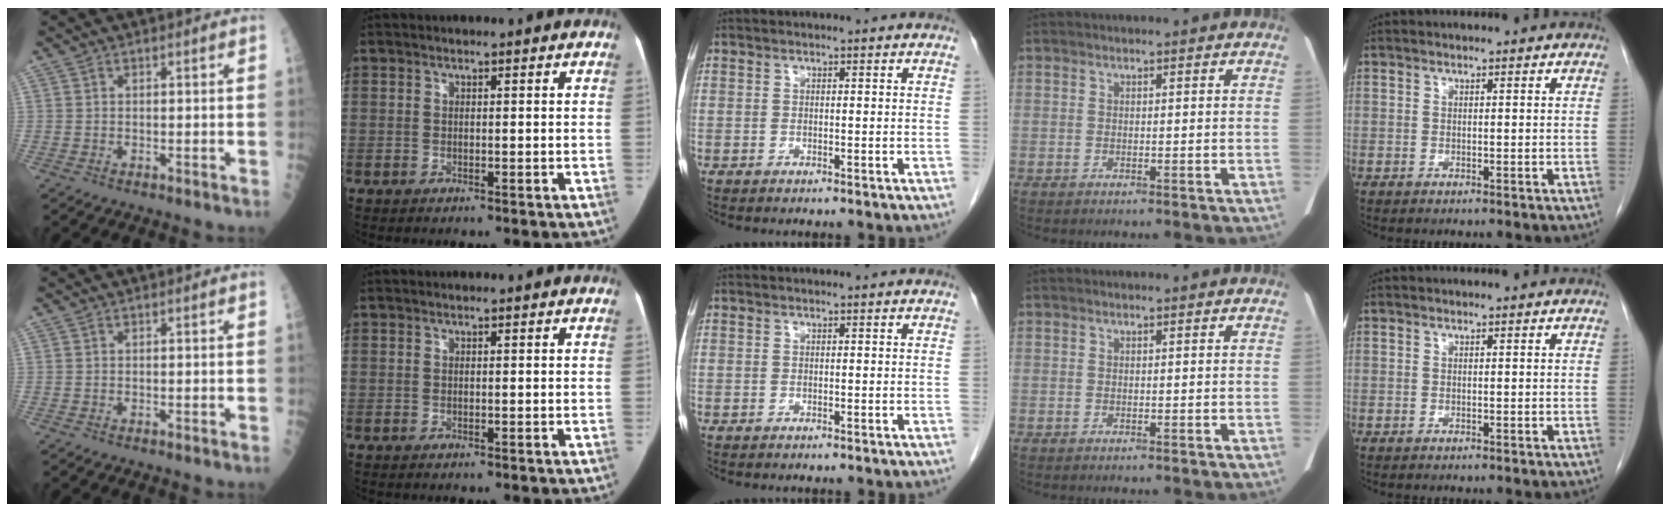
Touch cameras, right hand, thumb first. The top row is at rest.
{}